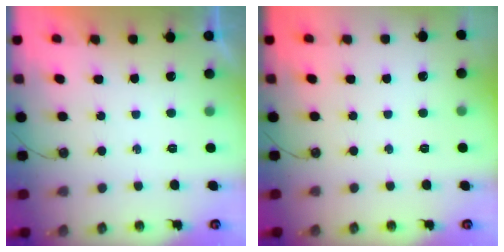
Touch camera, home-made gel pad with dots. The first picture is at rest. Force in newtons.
{"total": 0.0}